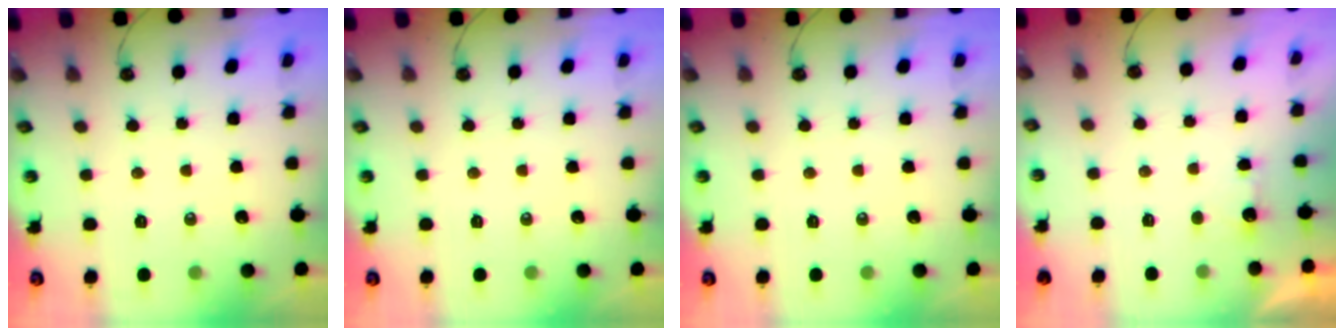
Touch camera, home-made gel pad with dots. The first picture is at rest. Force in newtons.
{"total": 0.0}
{"total": 0.0}
{"total": 1.0, "press": 0.7, "slide": 0.7}